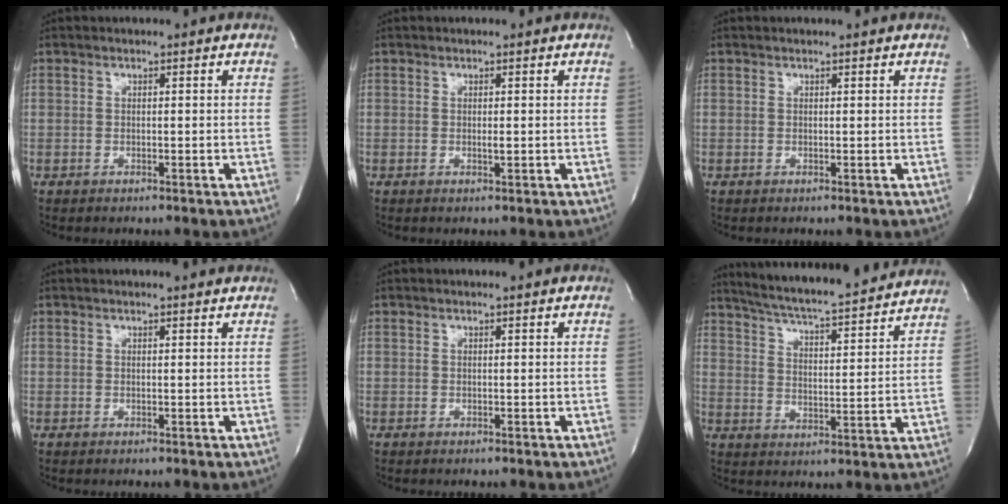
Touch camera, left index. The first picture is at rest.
{"total": 0.5, "force": [0.0, 0.1, 0.5], "torque": [-0.016, -0.002, 0.001]}
{"total": 0.9, "force": [0.9, -0.1, 0.2], "torque": [-0.010, 0.002, 0.011]}
{"total": 1.5, "force": [1.5, -0.1, 0.3], "torque": [-0.013, 0.002, 0.016]}
{"total": 0.5, "force": [0.5, 0.0, 0.1], "torque": [-0.007, 0.000, 0.006]}
{"total": 21.2, "force": [19.5, 1.6, 8.4], "torque": [-0.139, -0.011, 0.269]}